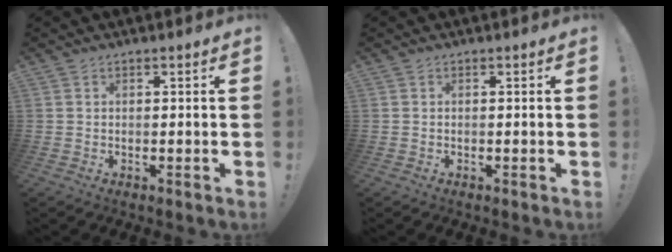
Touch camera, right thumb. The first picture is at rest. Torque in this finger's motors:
{"motor_torque": [0.00, 0.00, -0.01, -0.03, 0.00]}